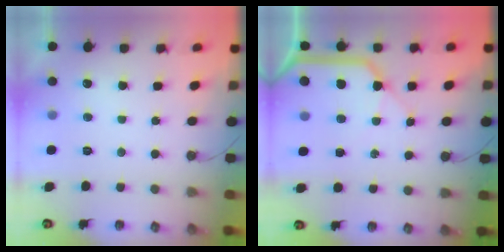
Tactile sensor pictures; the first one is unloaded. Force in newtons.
{"total": 11.2, "press": 11.1, "slide": 1.3}